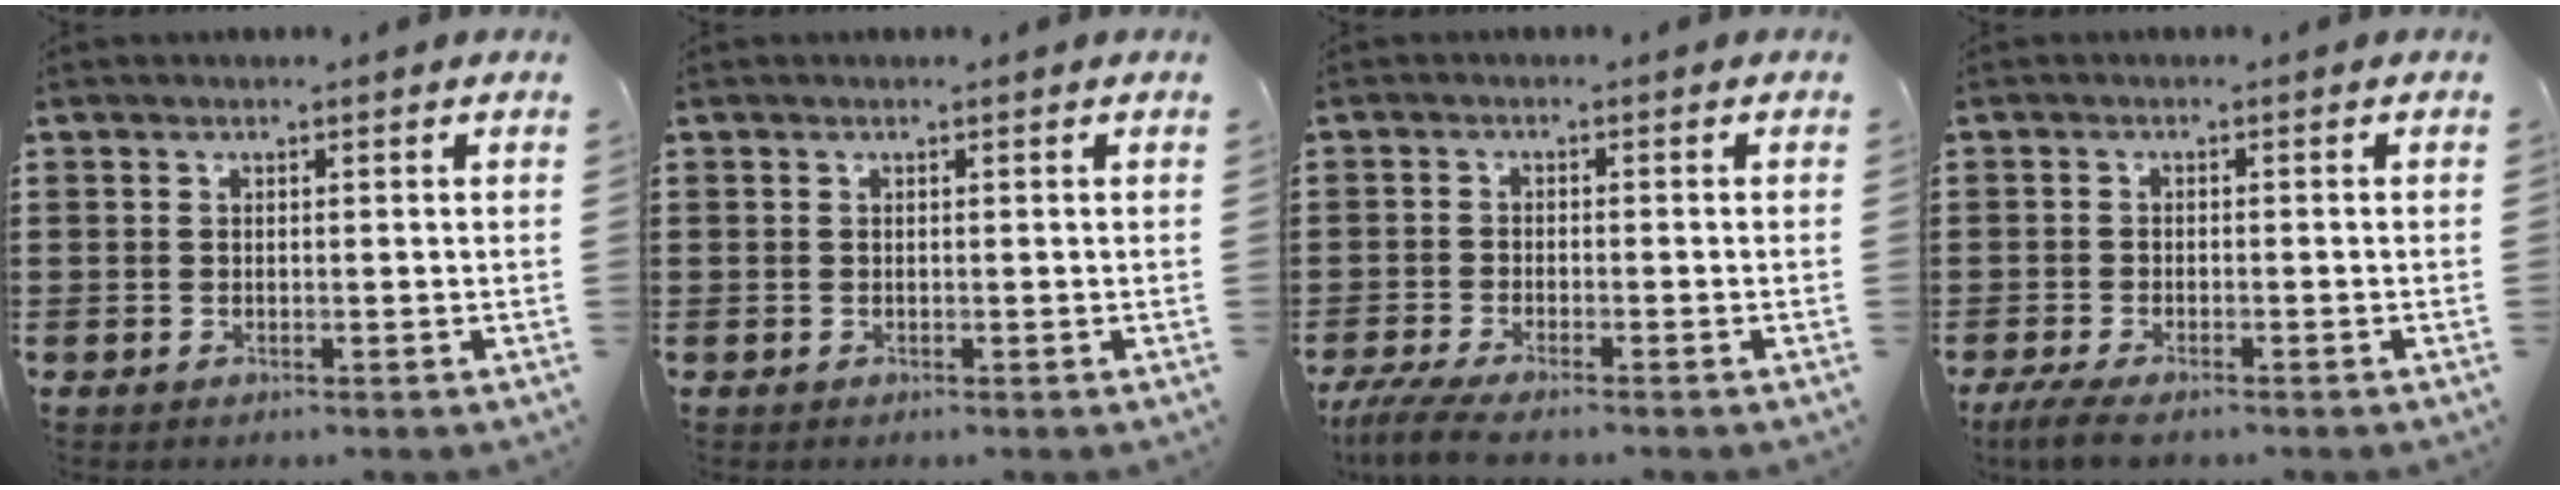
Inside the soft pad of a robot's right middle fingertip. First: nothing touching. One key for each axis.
{"total": 0.0}
{"total": 4.1, "fx": -3.6, "fy": 0.3, "fz": 2.0, "tx": -0.055, "ty": -0.015, "tz": -0.073}
{"total": 3.3, "fx": -2.7, "fy": 0.4, "fz": 1.7, "tx": -0.052, "ty": -0.012, "tz": -0.057}